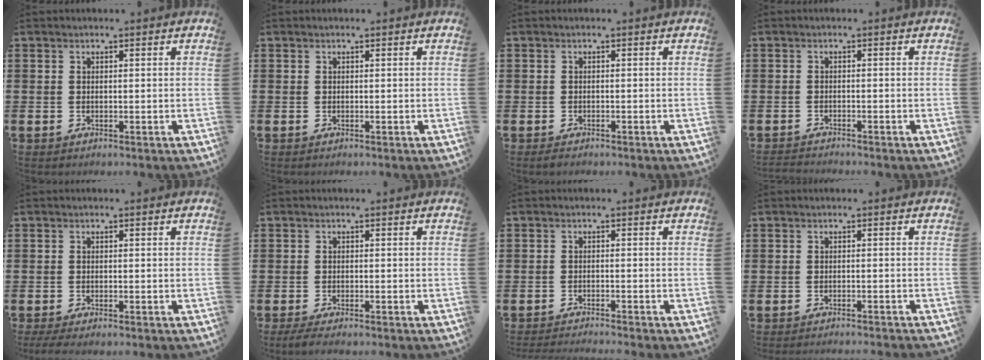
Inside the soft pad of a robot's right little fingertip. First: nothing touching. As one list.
[{"total": 0.0}, {"total": 0.5, "force": [-0.4, 0.2, 0.3], "torque": [-0.009, 0.001, -0.008]}, {"total": 1.1, "force": [-1.1, -0.1, 0.0], "torque": [-0.003, 0.000, -0.022]}, {"total": 1.0, "force": [-0.7, 0.1, 0.8], "torque": [-0.014, -0.004, -0.012]}, {"total": 1.3, "force": [-1.0, 0.1, 0.8], "torque": [-0.016, -0.003, -0.018]}, {"total": 1.3, "force": [-1.2, -0.2, 0.1], "torque": [-0.002, 0.000, -0.024]}, {"total": 0.9, "force": [-0.9, -0.2, 0.0], "torque": [0.000, 0.000, -0.018]}]